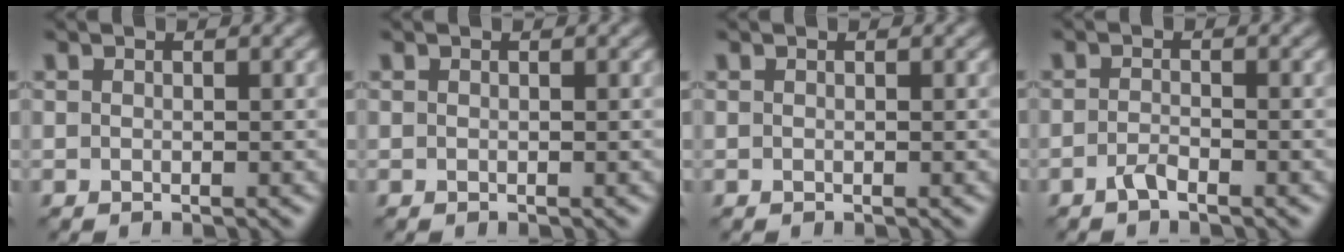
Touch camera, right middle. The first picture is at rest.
{"total": 0.0}
{"total": 0.0}
{"total": 1.3, "force": [-0.9, 0.3, 0.8], "torque": [-0.020, 0.002, -0.021]}